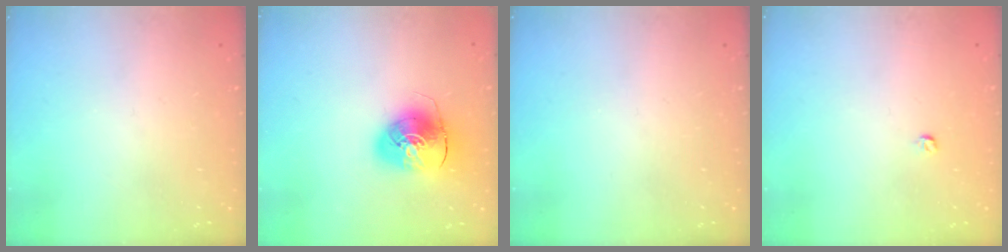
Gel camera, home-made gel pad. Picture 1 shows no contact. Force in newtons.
{"total": 10.4, "press": 10.3, "slide": 1.8}
{"total": 0.0}
{"total": 3.0, "press": 2.9, "slide": 0.4}